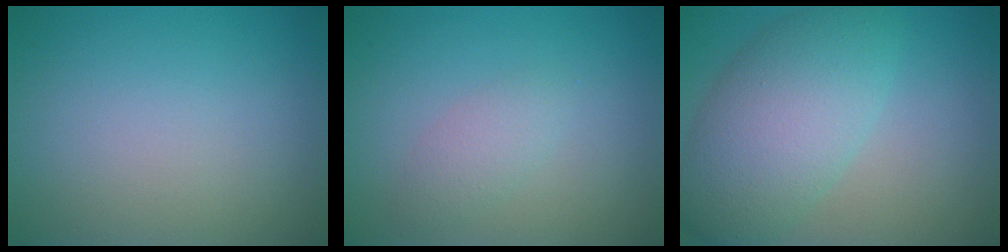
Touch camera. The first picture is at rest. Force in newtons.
{"total": 1.7, "press": 1.7, "slide": 0.0}
{"total": 7.2, "press": 7.2, "slide": 0.2}